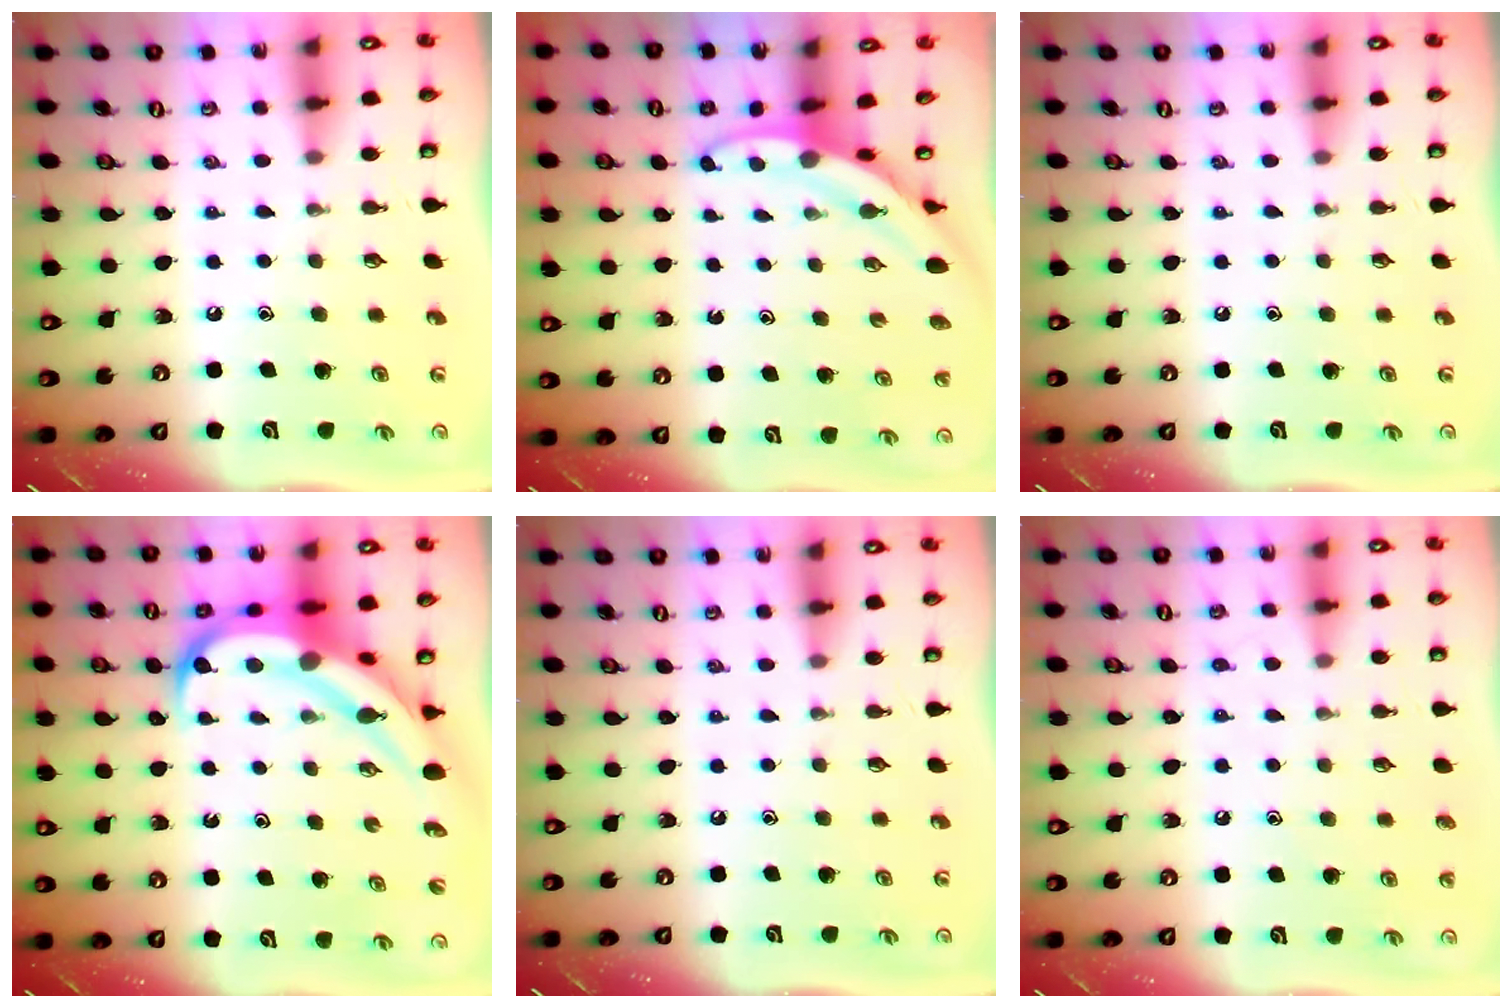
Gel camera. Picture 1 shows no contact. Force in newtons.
{"total": 3.6, "press": 3.6, "slide": 0.1}
{"total": 0.0}
{"total": 12.7, "press": 12.6, "slide": 1.9}
{"total": 0.0}
{"total": 5.1, "press": 5.1, "slide": 0.5}